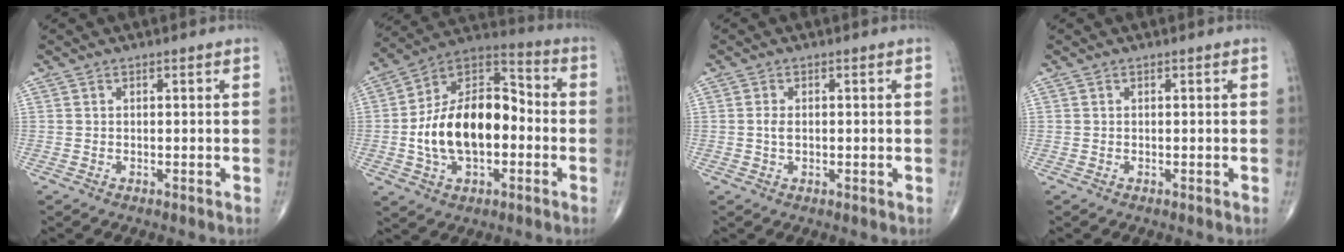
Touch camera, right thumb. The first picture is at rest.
{"total": 19.5, "force": [-2.2, 11.4, 15.6], "torque": [-0.252, 0.038, -0.043]}
{"total": 1.8, "force": [0.0, 1.0, 1.5], "torque": [-0.031, -0.001, -0.002]}
{"total": 0.0}